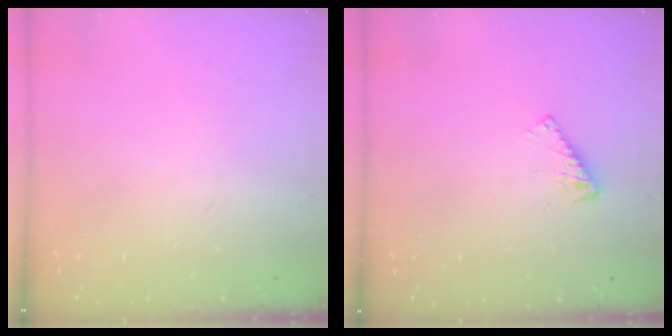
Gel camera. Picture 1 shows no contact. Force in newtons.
{"total": 4.0, "press": 4.0, "slide": 0.2}